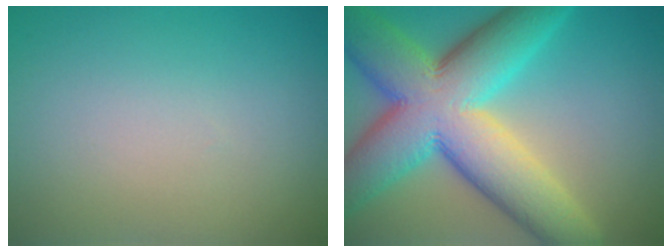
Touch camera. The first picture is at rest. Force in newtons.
{"total": 14.0, "press": 14.0, "slide": 0.3}